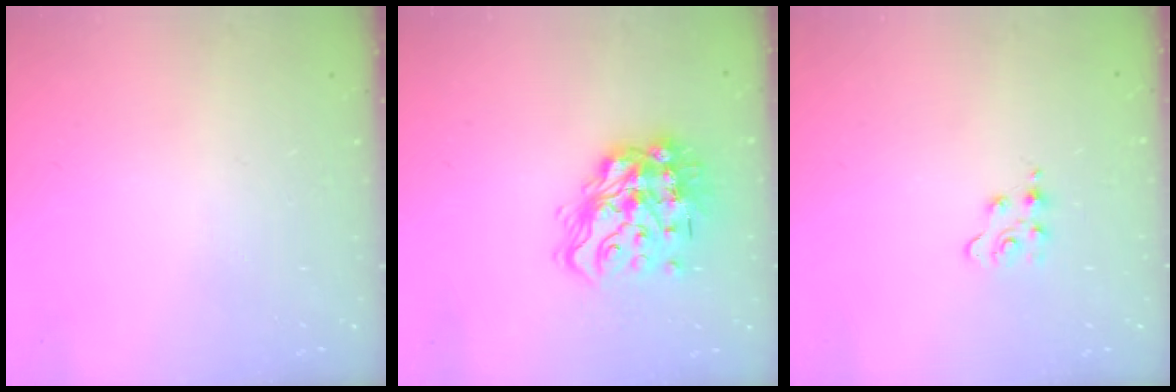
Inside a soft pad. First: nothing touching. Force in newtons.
{"total": 17.1, "press": 17.1, "slide": 1.4}
{"total": 3.0, "press": 3.0, "slide": 0.4}